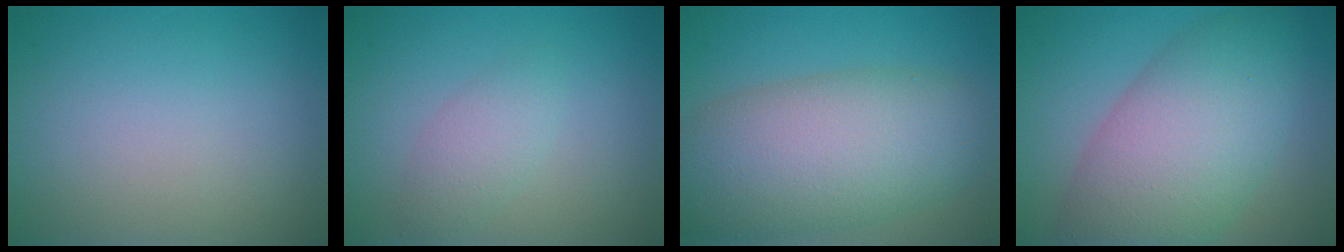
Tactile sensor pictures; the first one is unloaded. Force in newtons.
{"total": 2.1, "press": 2.1, "slide": 0.1}
{"total": 10.0, "press": 10.0, "slide": 0.3}
{"total": 9.8, "press": 9.8, "slide": 0.3}